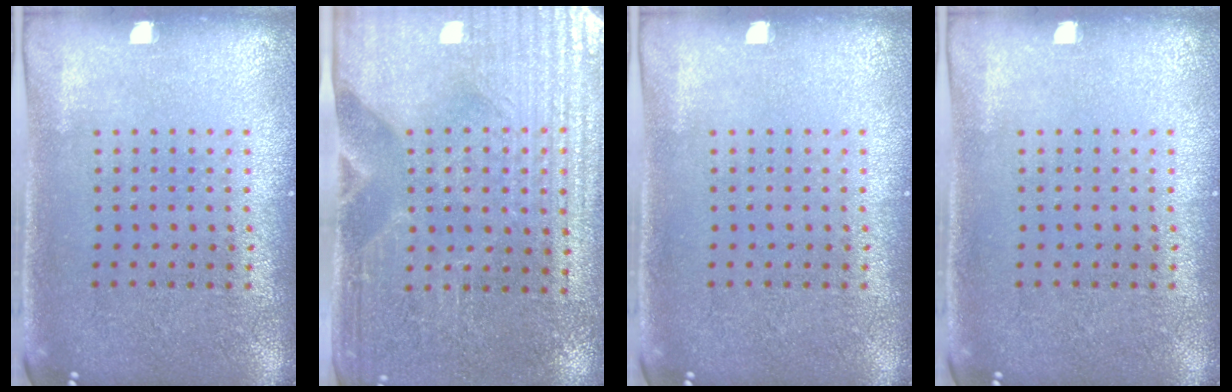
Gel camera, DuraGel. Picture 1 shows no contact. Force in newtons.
{"total": 3.5, "press": 3.3, "slide": 1.2}
{"total": 0.0}
{"total": 0.0}